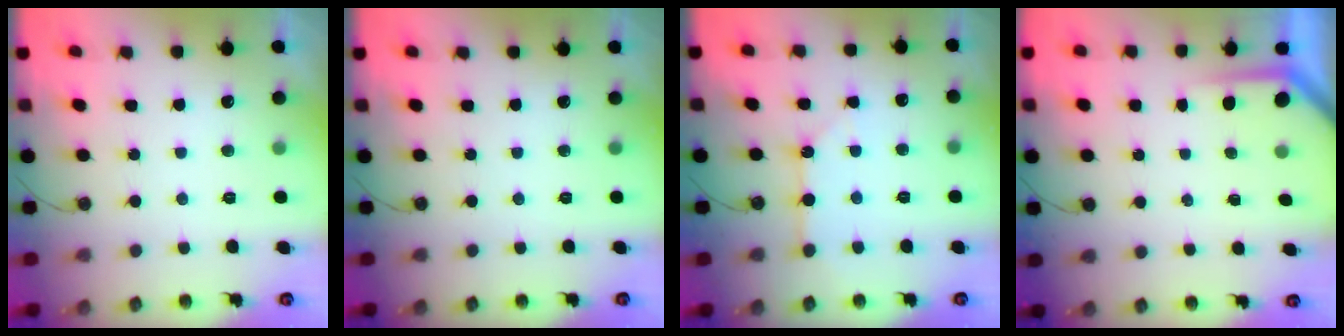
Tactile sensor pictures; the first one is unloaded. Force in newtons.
{"total": 0.0}
{"total": 2.4, "press": 2.4, "slide": 0.4}
{"total": 2.7, "press": 2.7, "slide": 0.4}